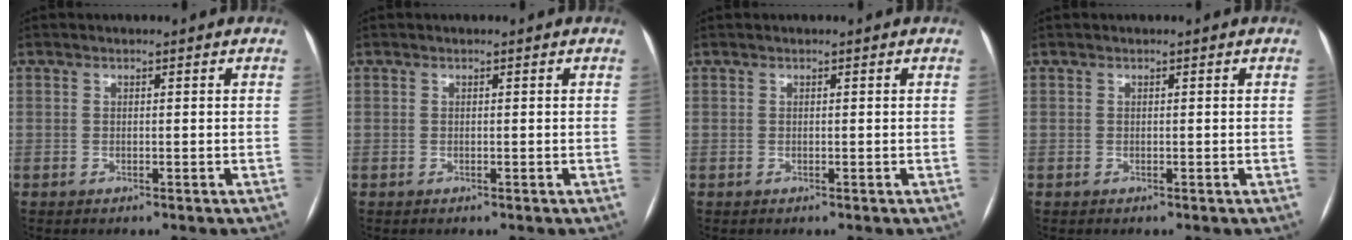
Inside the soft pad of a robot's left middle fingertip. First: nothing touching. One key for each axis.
{"total": 0.0}
{"total": 0.0}
{"total": 0.0}